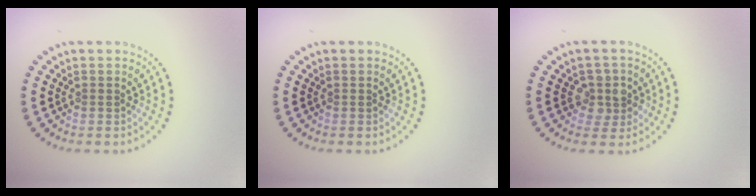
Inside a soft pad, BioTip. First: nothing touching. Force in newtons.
{"total": 0.0}
{"total": 2.4, "press": 2.2, "slide": 1.1}